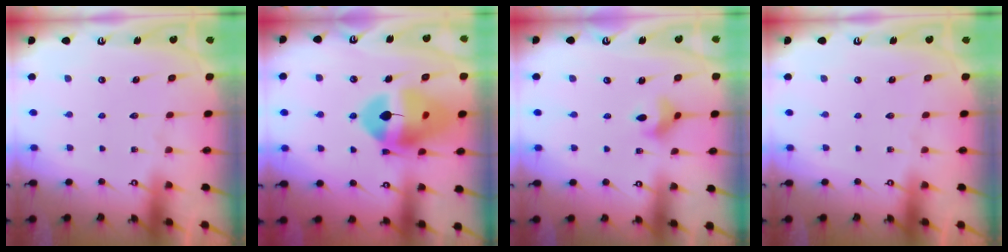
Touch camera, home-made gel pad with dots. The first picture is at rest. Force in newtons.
{"total": 15.9, "press": 15.8, "slide": 1.6}
{"total": 5.9, "press": 5.8, "slide": 1.4}
{"total": 0.0}